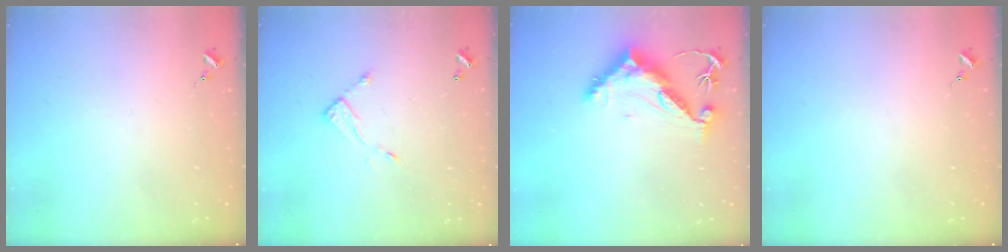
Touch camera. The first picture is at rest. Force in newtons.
{"total": 5.5, "press": 5.5, "slide": 0.3}
{"total": 11.7, "press": 11.7, "slide": 0.9}
{"total": 0.0}